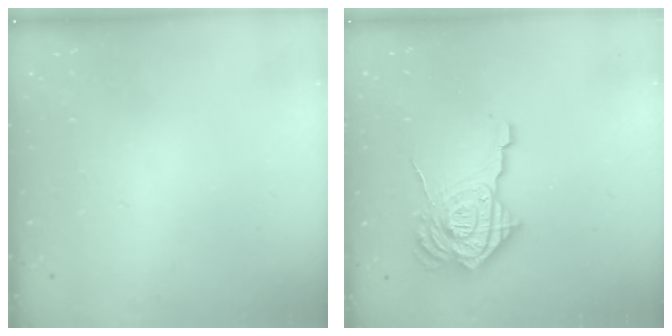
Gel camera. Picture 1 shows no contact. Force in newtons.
{"total": 18.9, "press": 18.8, "slide": 1.9}